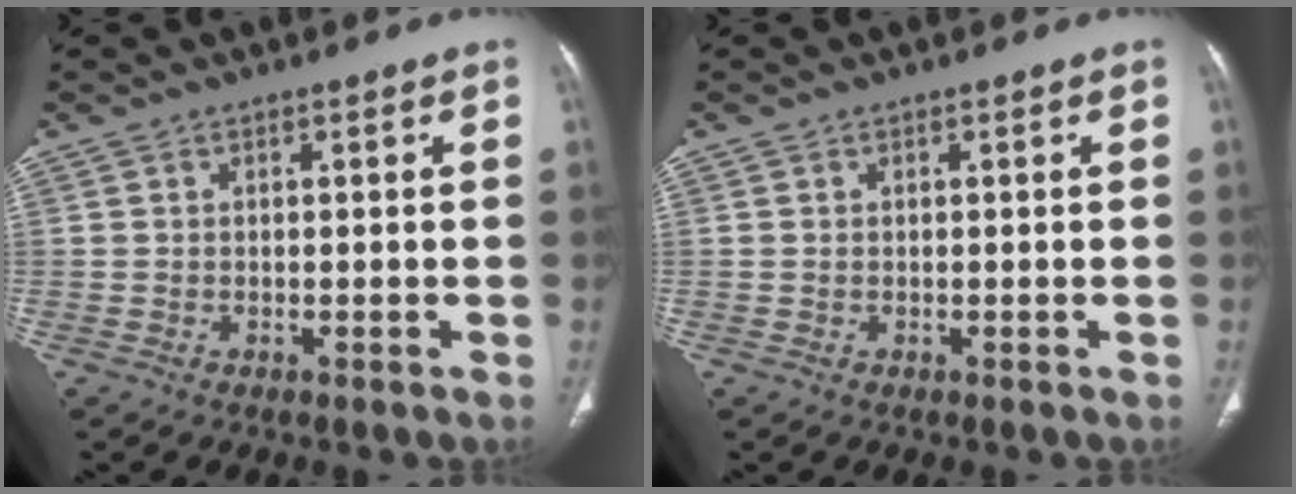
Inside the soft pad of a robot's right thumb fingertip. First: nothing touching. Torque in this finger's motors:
{"motor_torque": [-0.37, 0.10, -0.23, 0.41, -0.02]}